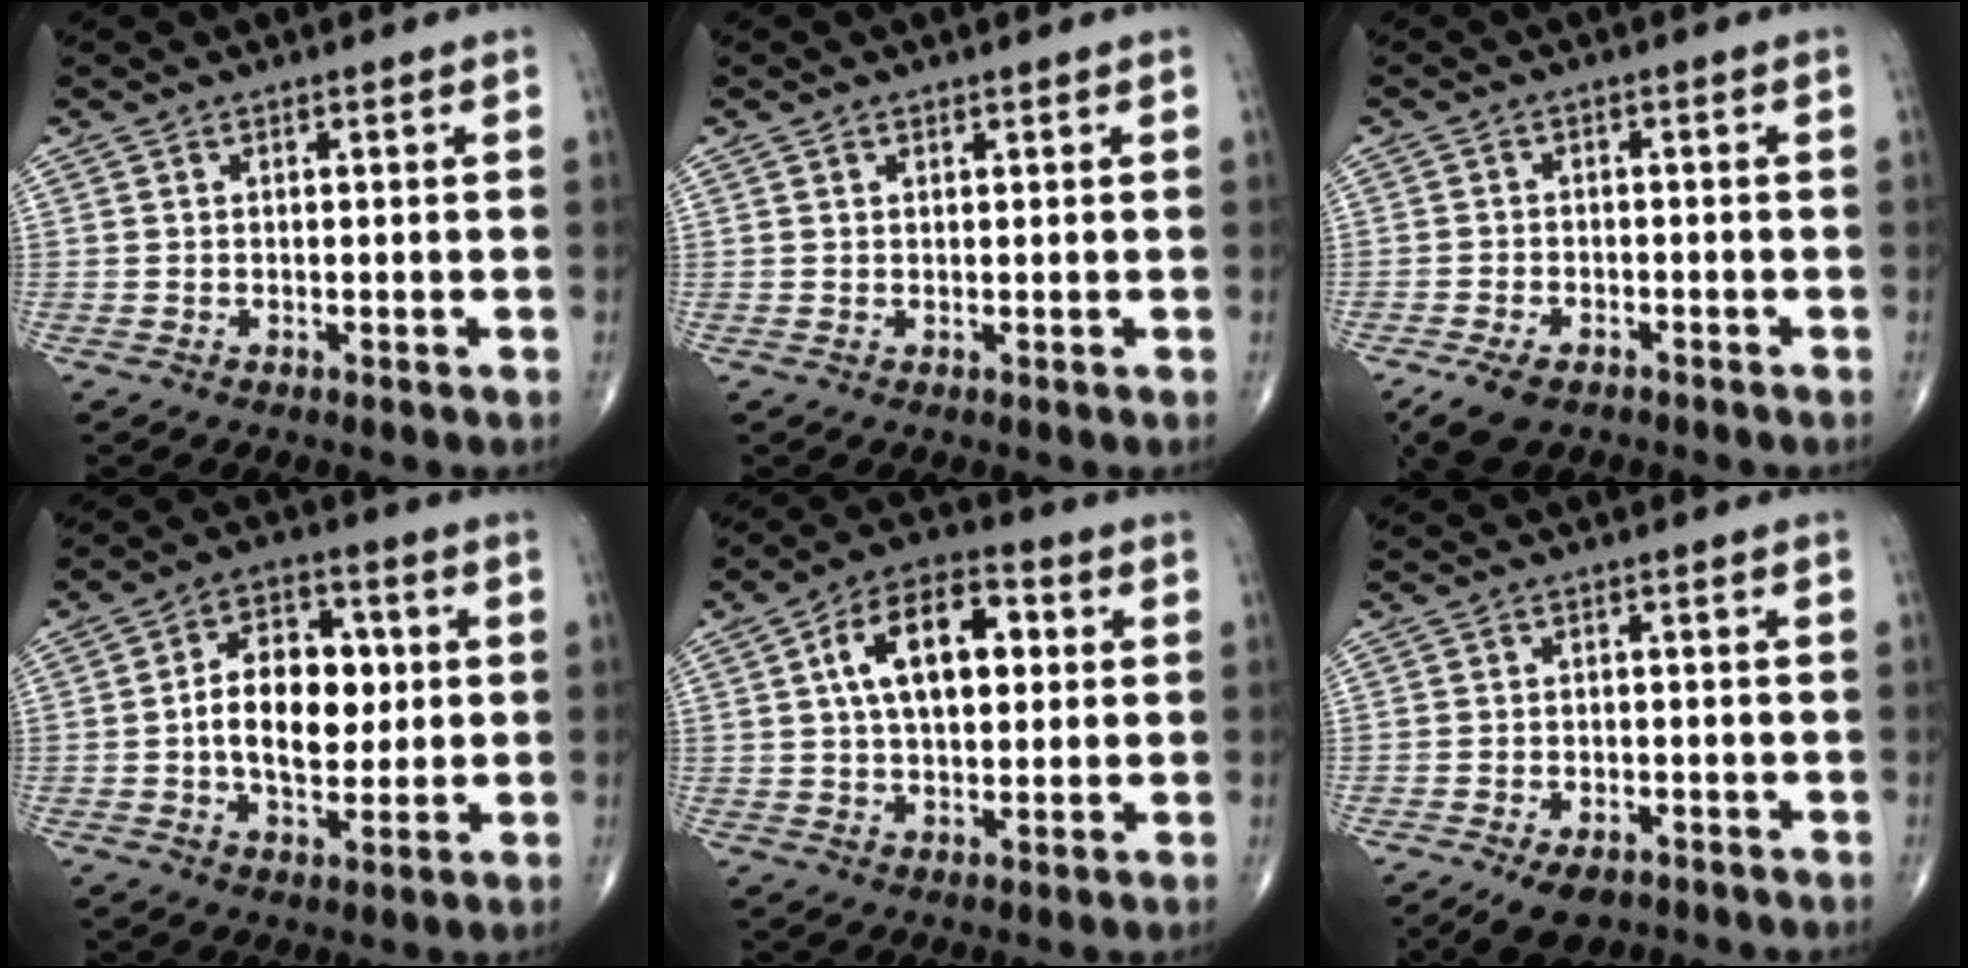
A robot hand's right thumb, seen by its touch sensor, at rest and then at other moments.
{"total": 0.8, "force": [0.5, 0.5, 0.3], "torque": [-0.001, -0.003, 0.007]}
{"total": 6.2, "force": [-3.9, 3.3, 3.4], "torque": [-0.065, 0.005, -0.066]}
{"total": 12.9, "force": [0.4, 8.1, 10.1], "torque": [-0.127, 0.014, 0.004]}
{"total": 13.9, "force": [2.9, 7.7, 11.2], "torque": [-0.166, 0.018, 0.041]}
{"total": 6.3, "force": [-4.4, 3.2, 3.2], "torque": [-0.047, 0.009, -0.069]}